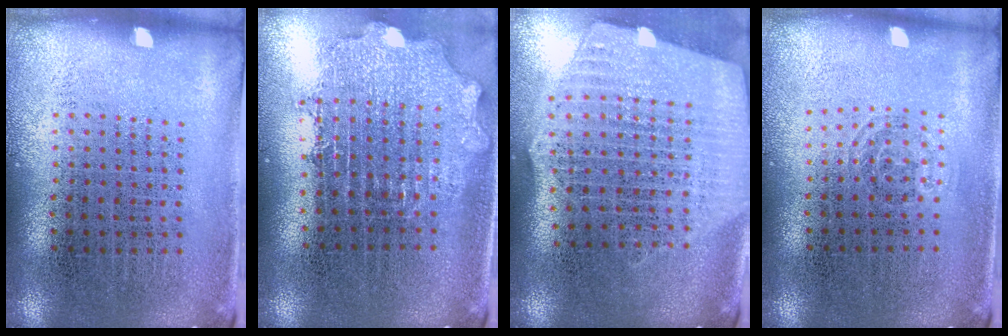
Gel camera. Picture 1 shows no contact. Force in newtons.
{"total": 1.9, "press": 1.5, "slide": 1.1}
{"total": 2.6, "press": 2.2, "slide": 1.4}
{"total": 0.8, "press": 0.6, "slide": 0.5}